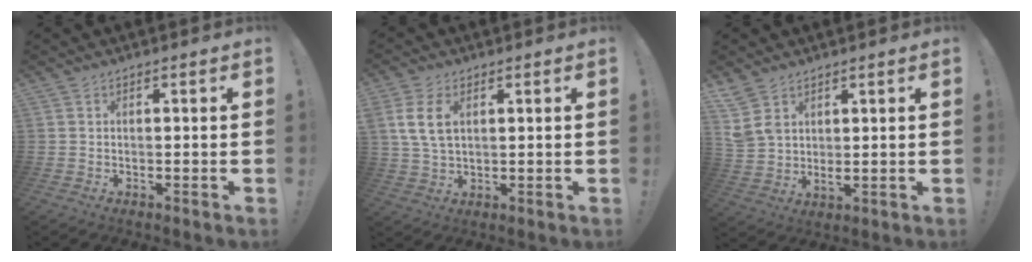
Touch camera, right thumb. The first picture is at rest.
{"total": 8.3, "force": [2.6, 5.1, 6.1], "torque": [-0.122, -0.001, 0.049]}
{"total": 6.4, "force": [4.1, 3.7, 3.2], "torque": [-0.056, -0.015, 0.082]}